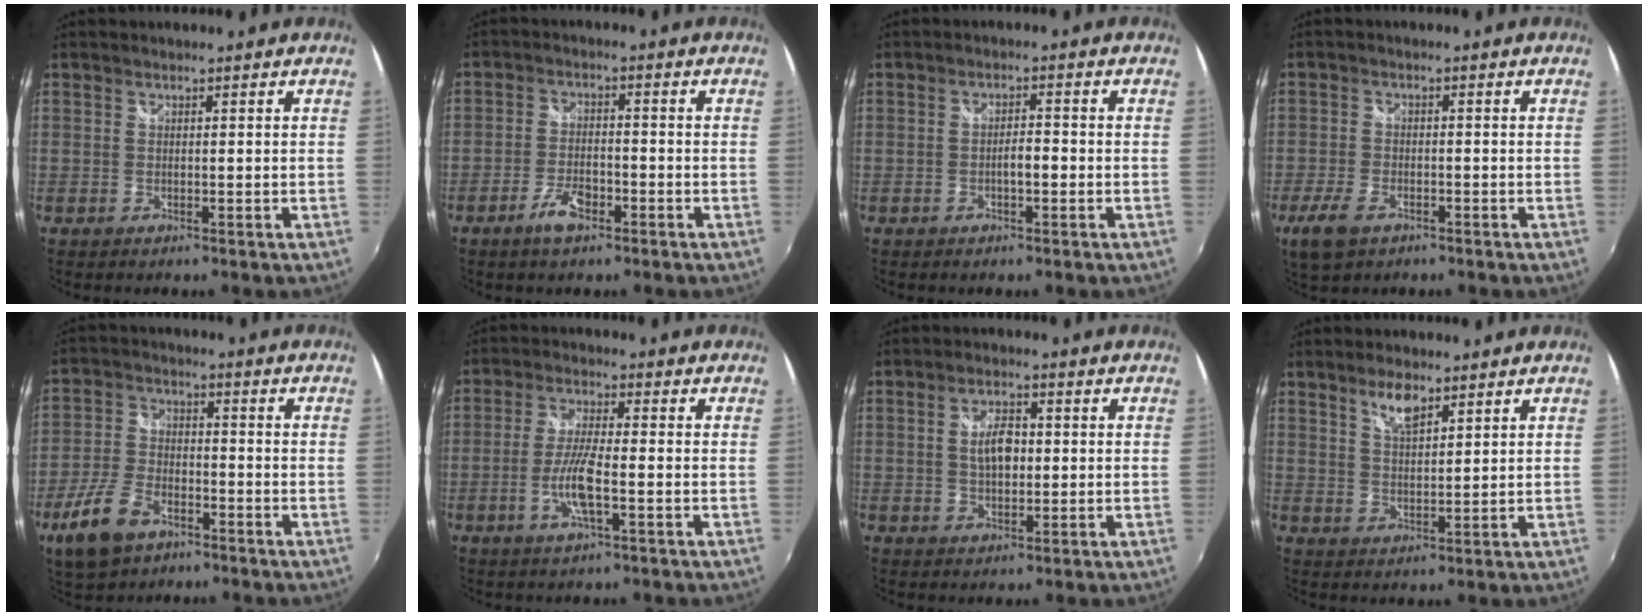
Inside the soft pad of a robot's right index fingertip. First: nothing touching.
{"total": 5.3, "force": [-3.3, 2.0, 3.7], "torque": [-0.083, -0.001, -0.059]}
{"total": 2.5, "force": [-0.9, 0.6, 2.2], "torque": [-0.040, 0.004, -0.017]}
{"total": 6.7, "force": [-4.1, 3.6, 3.9], "torque": [-0.107, -0.015, -0.072]}
{"total": 10.9, "force": [-6.5, 5.8, 6.5], "torque": [-0.158, -0.006, -0.122]}
{"total": 7.0, "force": [-2.3, 0.9, 6.6], "torque": [-0.135, -0.004, -0.045]}
{"total": 5.4, "force": [0.3, 2.8, 4.6], "torque": [-0.083, 0.006, 0.007]}
{"total": 4.8, "force": [3.2, 1.7, 3.1], "torque": [-0.056, 0.002, 0.059]}